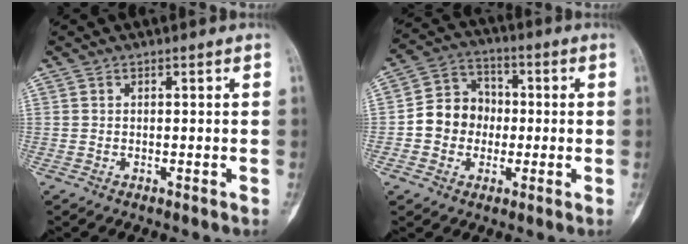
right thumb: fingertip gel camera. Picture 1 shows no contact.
{"total": 9.8, "force": [-1.1, 8.6, 4.4], "torque": [-0.038, 0.032, -0.032]}